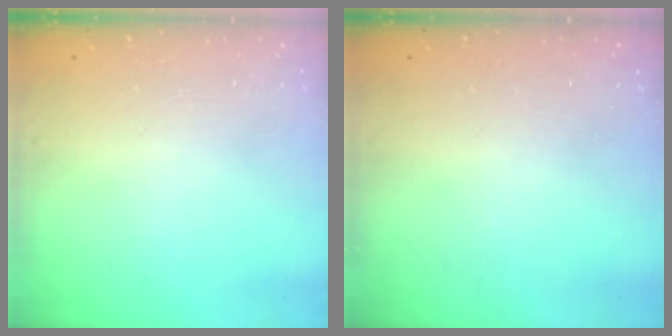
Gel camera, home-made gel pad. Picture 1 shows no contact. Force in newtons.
{"total": 0.0}